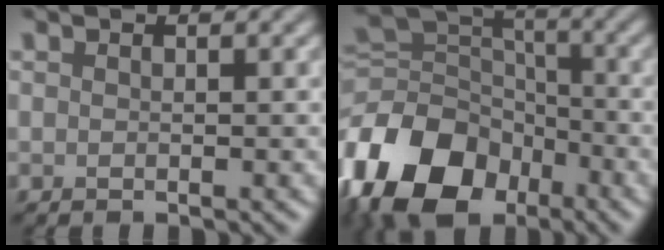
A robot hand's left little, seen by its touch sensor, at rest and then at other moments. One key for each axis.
{"total": 13.7, "fx": -7.3, "fy": 9.3, "fz": 6.9, "tx": -0.164, "ty": -0.013, "tz": -0.140}